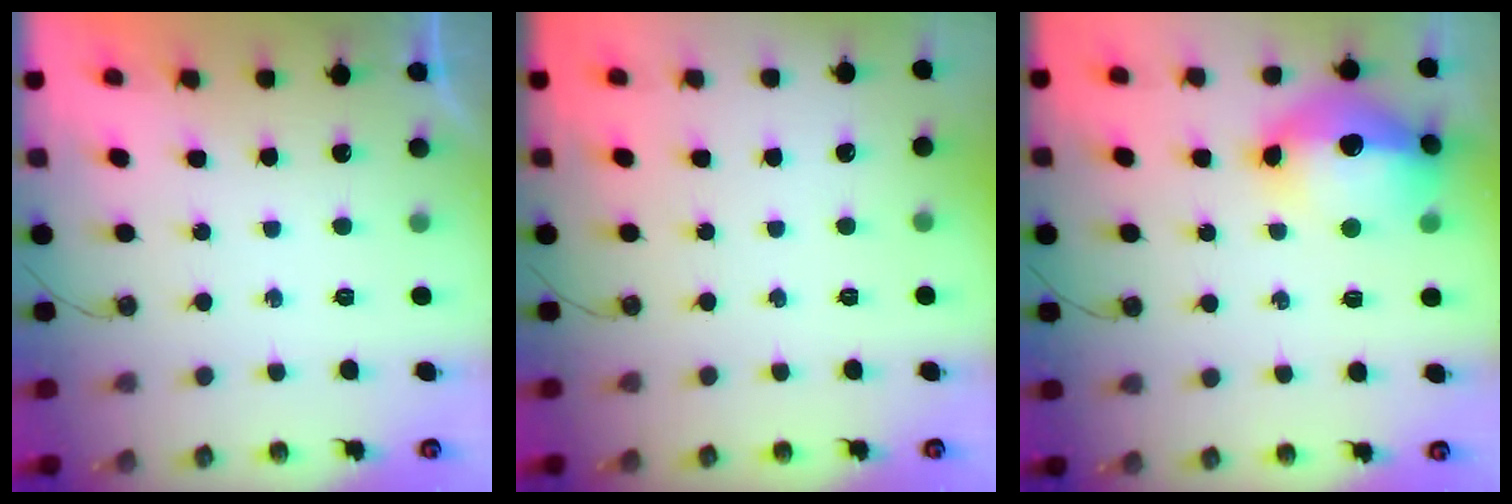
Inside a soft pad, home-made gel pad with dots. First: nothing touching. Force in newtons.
{"total": 0.0}
{"total": 21.9, "press": 19.7, "slide": 9.6}